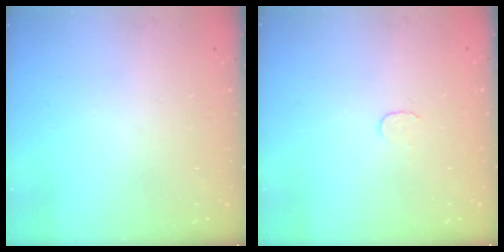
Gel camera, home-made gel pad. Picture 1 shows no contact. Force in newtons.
{"total": 3.7, "press": 3.7, "slide": 0.4}